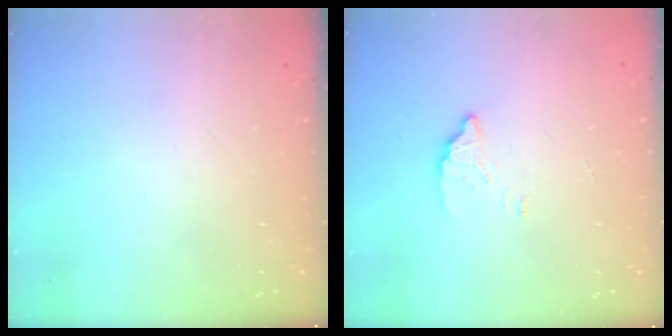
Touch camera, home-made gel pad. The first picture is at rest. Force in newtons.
{"total": 1.8, "press": 1.7, "slide": 0.1}